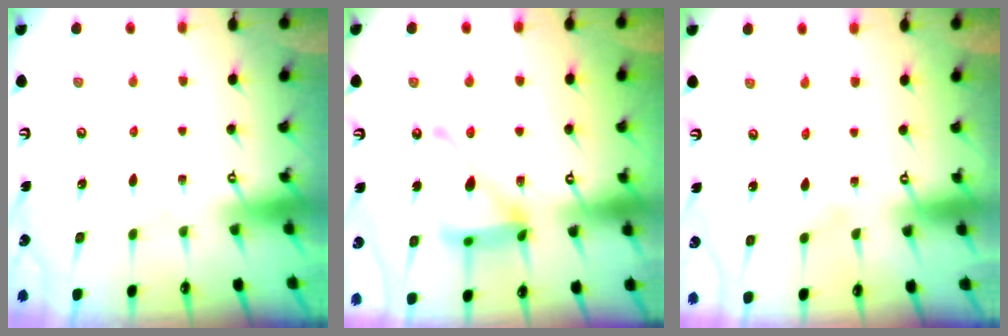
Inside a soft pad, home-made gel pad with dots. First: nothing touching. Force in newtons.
{"total": 16.3, "press": 16.3, "slide": 1.4}
{"total": 2.0, "press": 2.0, "slide": 0.3}